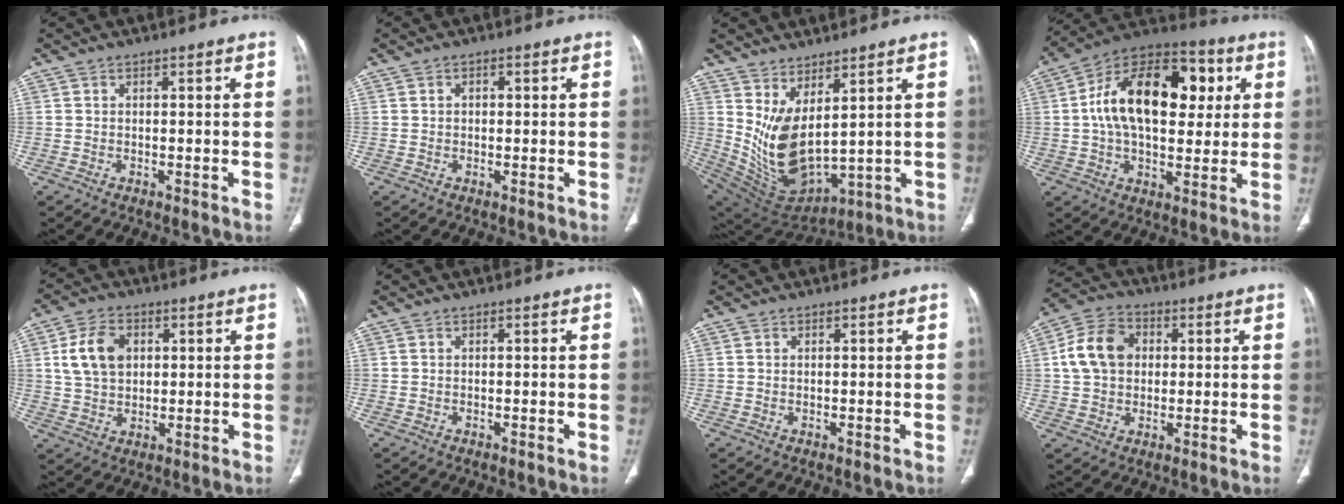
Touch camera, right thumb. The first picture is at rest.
{"total": 1.1, "force": [0.2, 0.9, 0.7], "torque": [-0.009, 0.003, 0.003]}
{"total": 13.2, "force": [4.2, 6.0, 11.0], "torque": [-0.200, -0.050, 0.113]}
{"total": 22.8, "force": [4.1, 13.4, 17.9], "torque": [-0.268, 0.019, 0.056]}
{"total": 9.1, "force": [2.3, 6.4, 6.1], "torque": [-0.101, -0.001, 0.046]}
{"total": 0.0}
{"total": 0.0}
{"total": 10.8, "force": [1.6, 8.4, 6.7], "torque": [-0.112, 0.017, 0.023]}